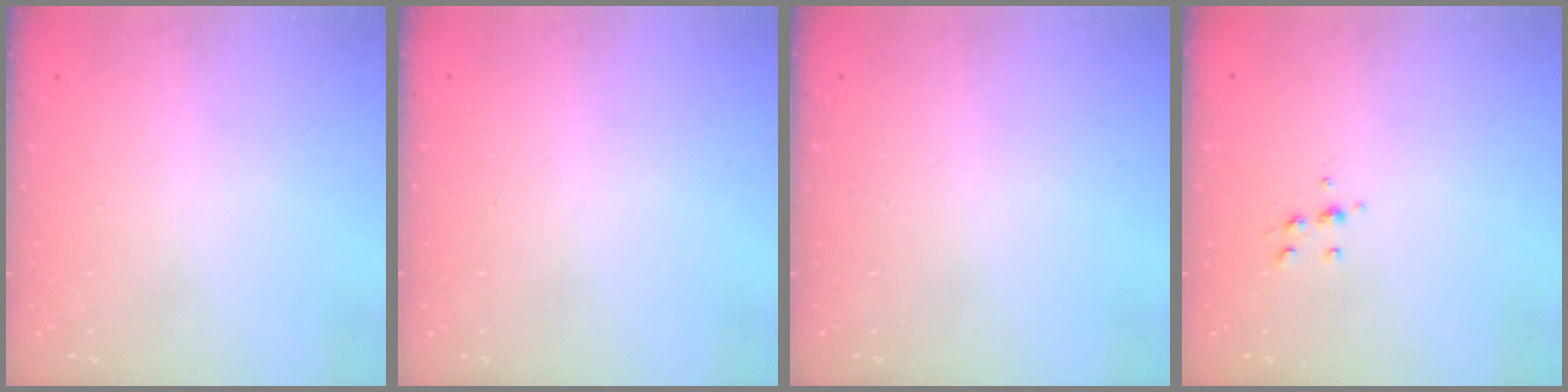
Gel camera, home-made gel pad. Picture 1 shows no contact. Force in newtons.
{"total": 0.0}
{"total": 0.0}
{"total": 5.4, "press": 5.4, "slide": 0.5}